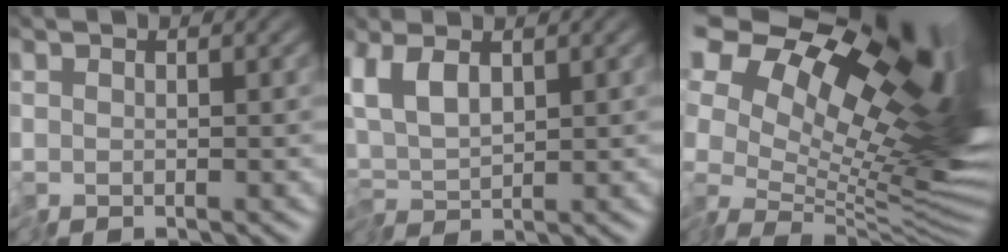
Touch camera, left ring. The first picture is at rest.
{"total": 3.2, "force": [0.3, 1.4, 2.9], "torque": [-0.059, 0.010, -0.002]}
{"total": 17.0, "force": [7.2, 8.7, 12.7], "torque": [-0.223, 0.031, 0.122]}